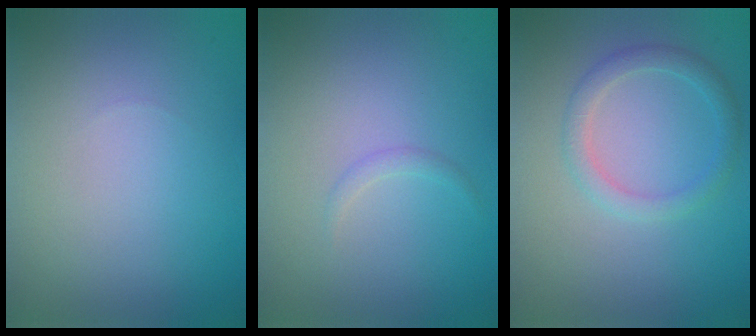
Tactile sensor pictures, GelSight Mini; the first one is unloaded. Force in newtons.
{"total": 0.7, "press": 0.7, "slide": 0.0}
{"total": 2.2, "press": 2.1, "slide": 0.2}